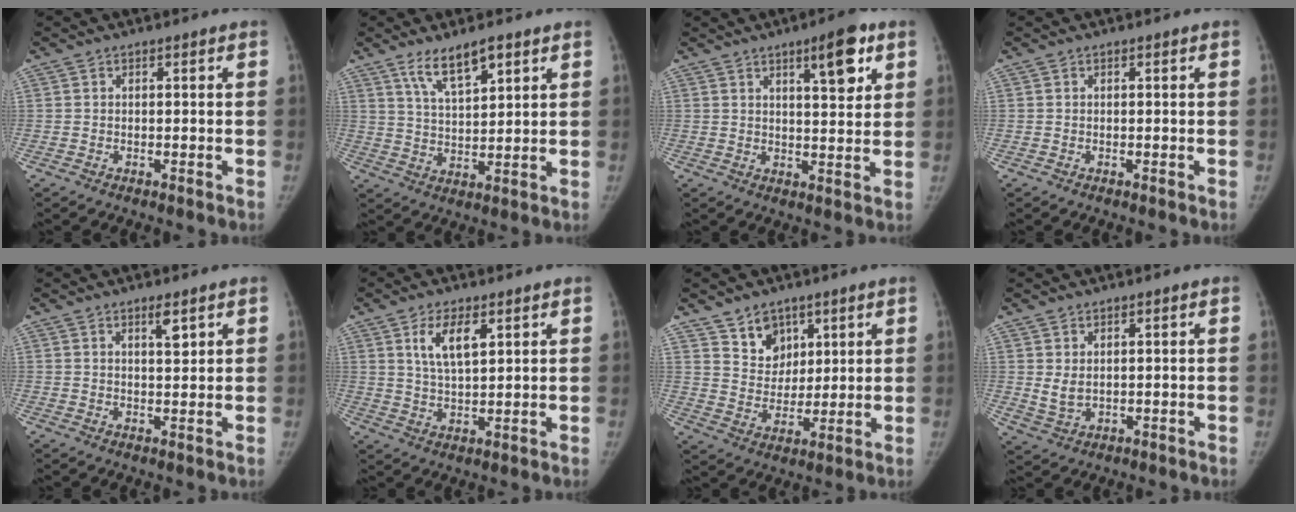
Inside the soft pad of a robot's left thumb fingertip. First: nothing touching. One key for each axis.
{"total": 7.6, "fx": 5.1, "fy": 2.3, "fz": 5.2, "tx": -0.083, "ty": -0.032, "tz": 0.098}
{"total": 8.4, "fx": 4.3, "fy": 2.4, "fz": 6.8, "tx": -0.083, "ty": -0.021, "tz": 0.061}
{"total": 0.0}
{"total": 2.7, "fx": 1.7, "fy": 0.6, "fz": 2.0, "tx": -0.028, "ty": -0.013, "tz": 0.028}
{"total": 7.1, "fx": 3.2, "fy": 3.0, "fz": 5.6, "tx": -0.095, "ty": -0.017, "tz": 0.065}
{"total": 7.8, "fx": 4.9, "fy": 5.7, "fz": 1.9, "tx": 0.005, "ty": -0.038, "tz": 0.096}
{"total": 3.0, "fx": 0.8, "fy": 2.1, "fz": 2.1, "tx": -0.039, "ty": -0.011, "tz": 0.027}